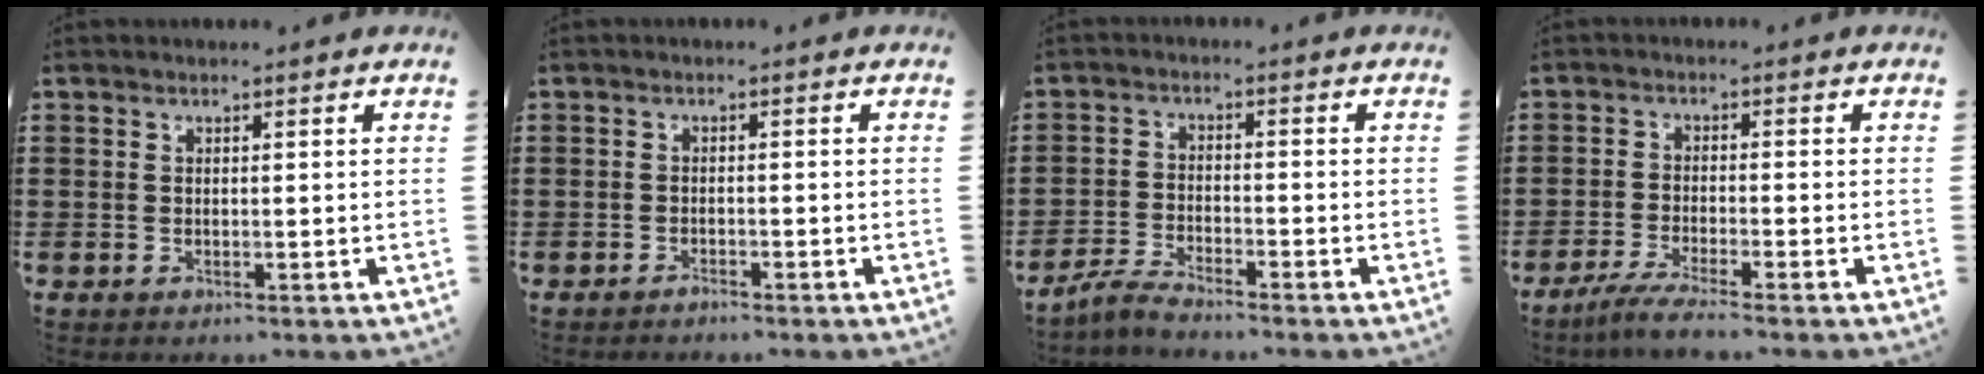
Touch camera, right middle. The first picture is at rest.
{"total": 1.1, "force": [-1.0, 0.1, 0.3], "torque": [-0.010, -0.002, -0.020]}
{"total": 3.3, "force": [-3.1, 0.2, 1.2], "torque": [-0.037, 0.001, -0.067]}
{"total": 3.3, "force": [-2.8, -0.3, 1.6], "torque": [-0.035, -0.007, -0.057]}